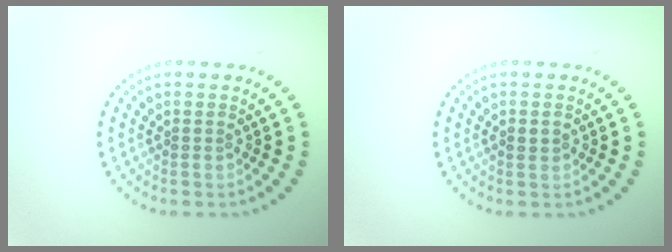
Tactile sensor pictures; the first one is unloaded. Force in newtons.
{"total": 1.0, "press": 0.9, "slide": 0.3}